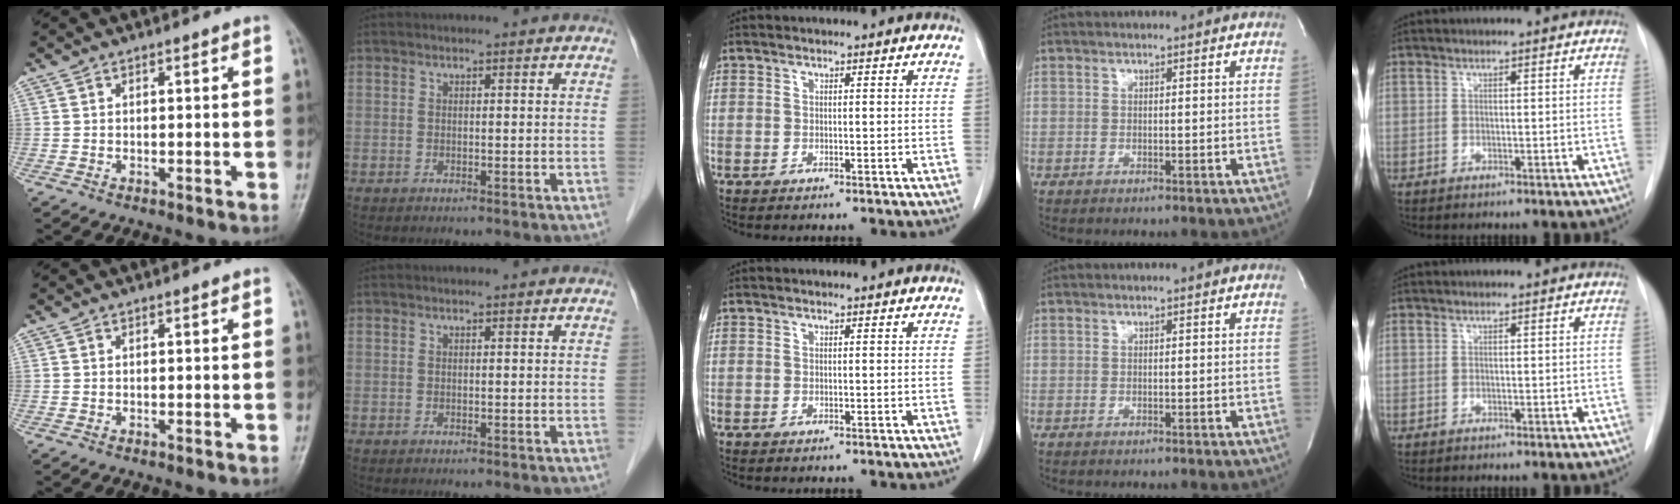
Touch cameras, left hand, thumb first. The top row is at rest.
{}